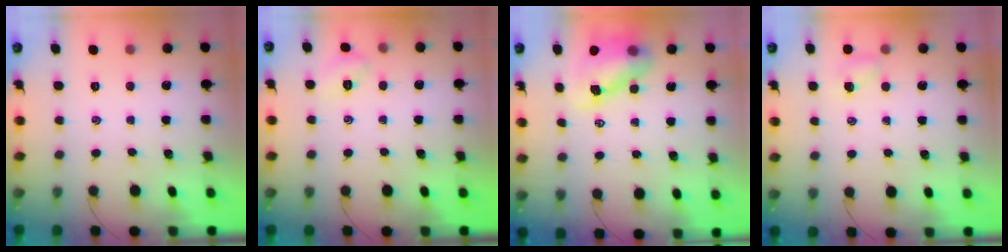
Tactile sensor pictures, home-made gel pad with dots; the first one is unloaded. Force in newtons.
{"total": 5.3, "press": 5.1, "slide": 1.4}
{"total": 8.4, "press": 8.2, "slide": 1.9}
{"total": 3.6, "press": 3.4, "slide": 1.1}